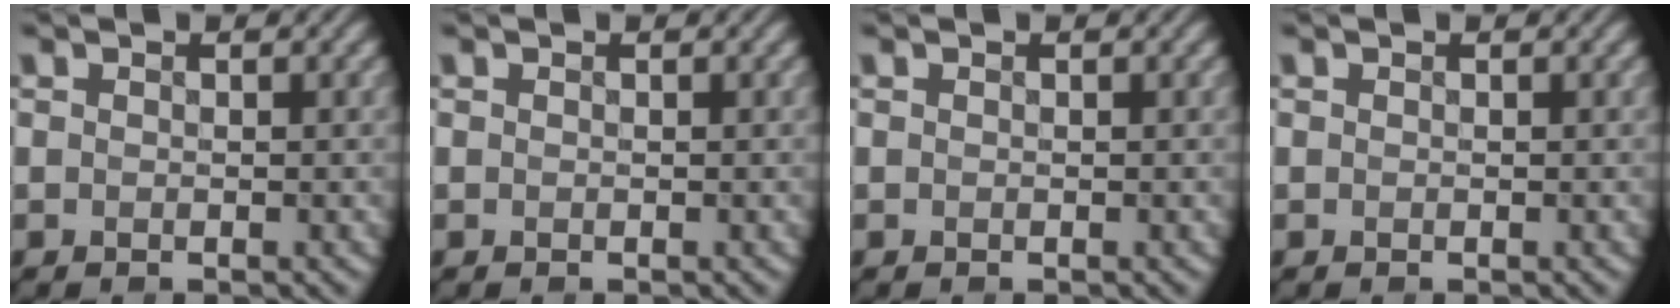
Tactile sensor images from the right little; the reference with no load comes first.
{"total": 0.0}
{"total": 0.0}
{"total": 0.0}